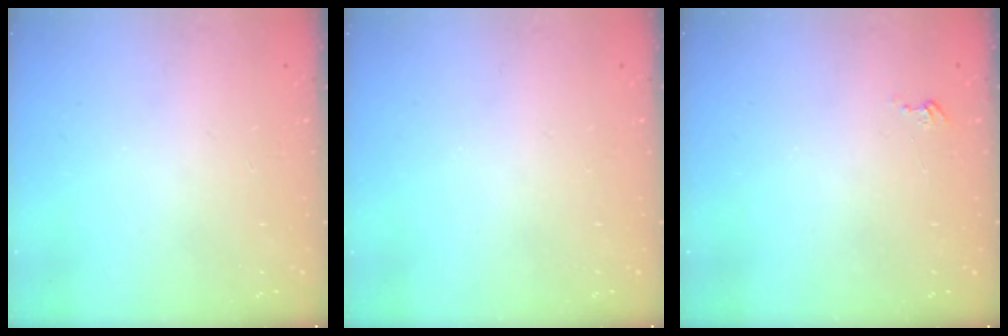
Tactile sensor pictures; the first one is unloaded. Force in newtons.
{"total": 0.0}
{"total": 2.7, "press": 2.7, "slide": 0.3}